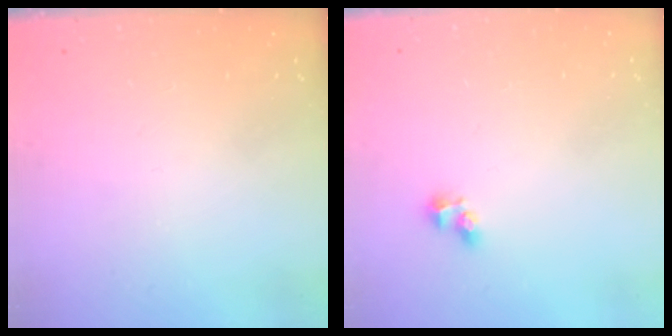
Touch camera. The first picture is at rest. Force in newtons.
{"total": 2.7, "press": 2.5, "slide": 1.0}